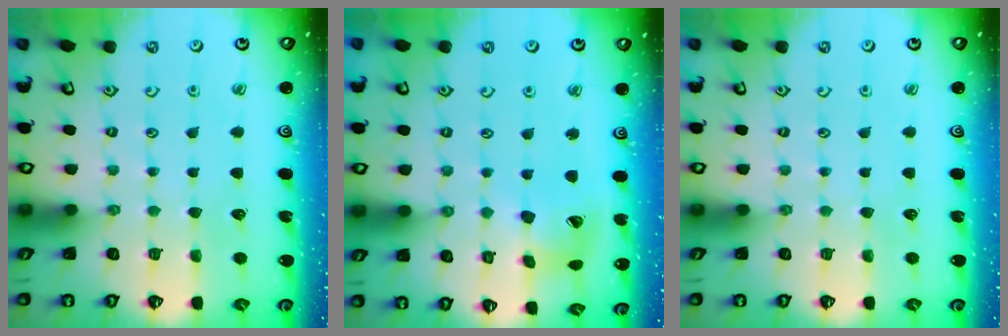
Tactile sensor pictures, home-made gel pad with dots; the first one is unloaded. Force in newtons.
{"total": 12.8, "press": 12.7, "slide": 1.6}
{"total": 0.0}